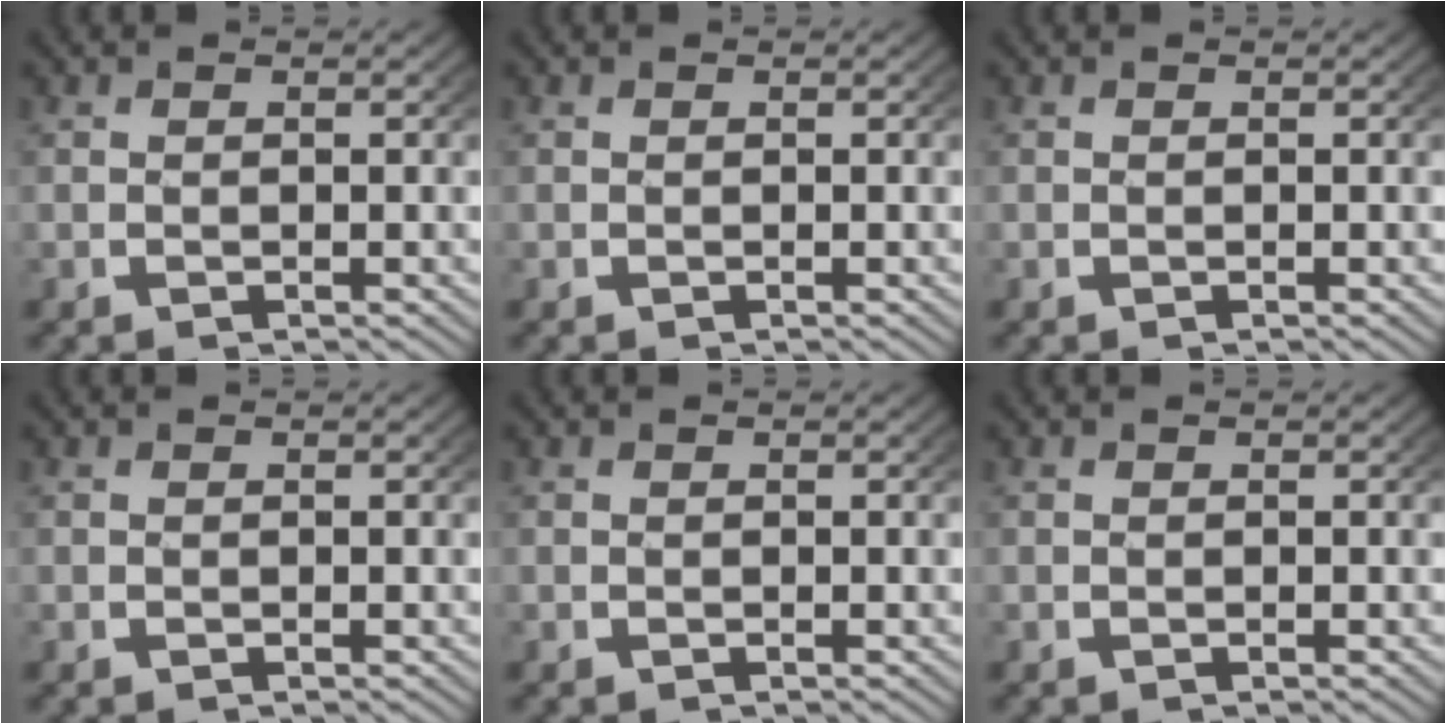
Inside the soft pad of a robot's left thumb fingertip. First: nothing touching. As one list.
[{"total": 0.0}, {"total": 0.0}, {"total": 0.0}, {"total": 0.0}, {"total": 0.0}]